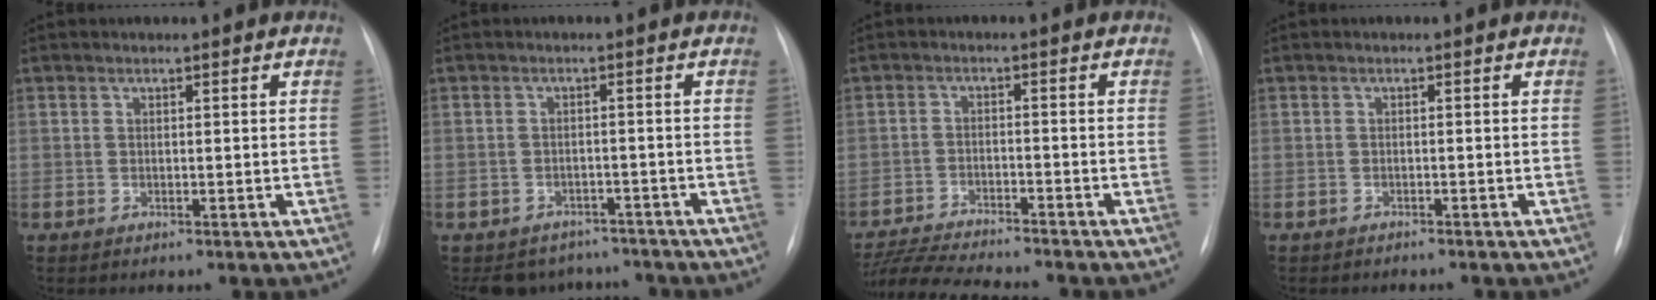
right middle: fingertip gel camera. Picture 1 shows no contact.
{"total": 7.4, "force": [-6.5, 3.4, 0.0], "torque": [0.010, 0.017, -0.080]}
{"total": 12.1, "force": [-11.2, 0.7, 4.6], "torque": [-0.079, -0.005, -0.179]}
{"total": 2.2, "force": [-2.0, 0.6, 0.7], "torque": [-0.010, -0.003, -0.023]}